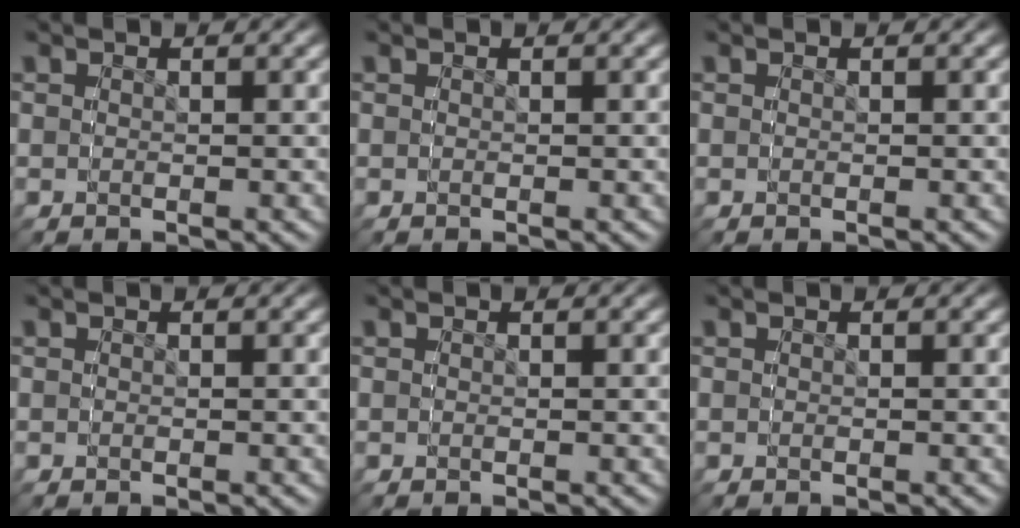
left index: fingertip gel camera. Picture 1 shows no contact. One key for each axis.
{"total": 0.0}
{"total": 0.0}
{"total": 0.0}
{"total": 0.0}
{"total": 0.0}